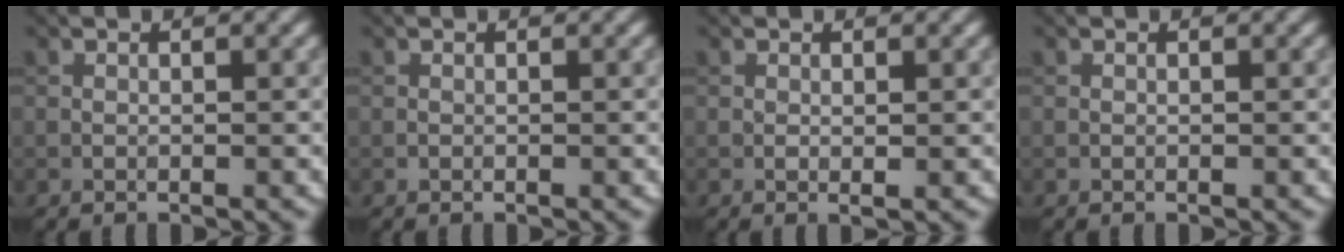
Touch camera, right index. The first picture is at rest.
{"total": 0.0}
{"total": 0.7, "force": [0.0, 0.3, 0.6], "torque": [-0.011, -0.003, 0.000]}
{"total": 0.0}